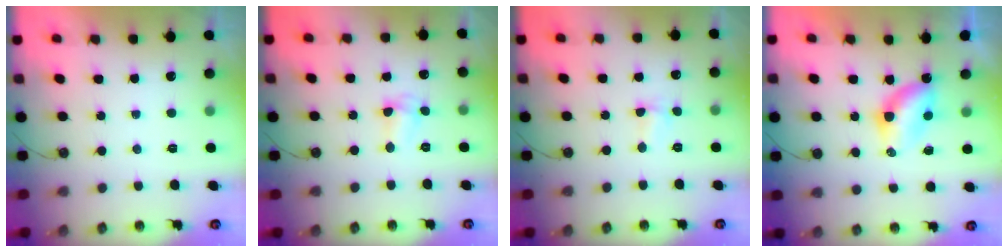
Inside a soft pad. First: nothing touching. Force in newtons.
{"total": 4.5, "press": 4.4, "slide": 0.6}
{"total": 3.2, "press": 1.8, "slide": 2.6}
{"total": 6.3, "press": 6.2, "slide": 0.6}